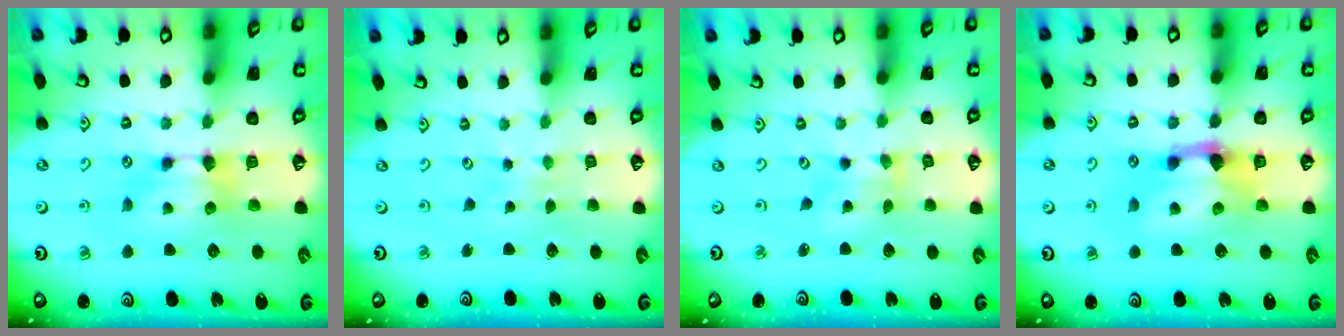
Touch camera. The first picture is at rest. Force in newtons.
{"total": 3.7, "press": 3.7, "slide": 0.0}
{"total": 2.7, "press": 2.4, "slide": 1.1}
{"total": 3.4, "press": 2.9, "slide": 1.8}